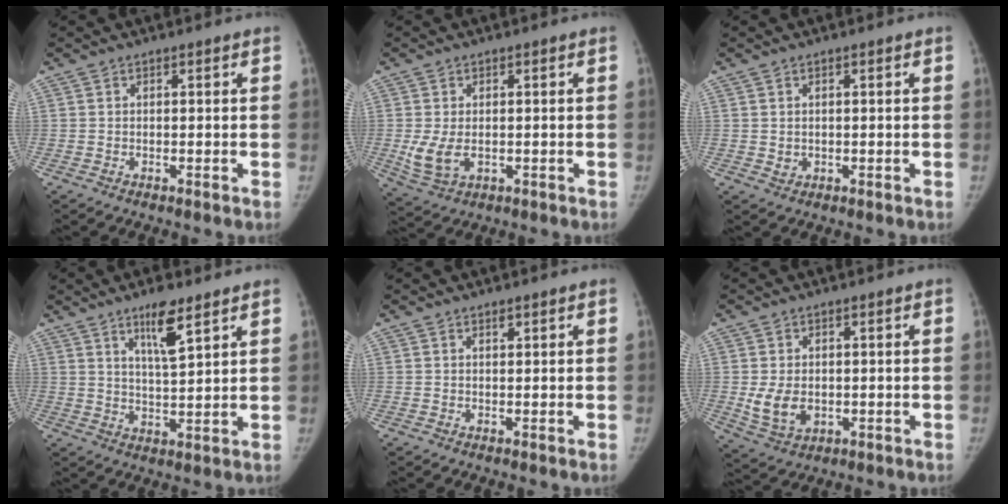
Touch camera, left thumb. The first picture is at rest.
{"total": 6.2, "force": [-0.6, 4.0, 4.7], "torque": [-0.095, -0.012, -0.001]}
{"total": 1.4, "force": [0.2, 1.2, 0.6], "torque": [-0.009, -0.003, 0.009]}
{"total": 7.5, "force": [4.7, 1.6, 5.6], "torque": [-0.092, -0.032, 0.085]}
{"total": 0.8, "force": [0.6, 0.3, 0.4], "torque": [-0.004, -0.004, 0.010]}
{"total": 6.6, "force": [-0.4, 4.8, 4.5], "torque": [-0.072, -0.010, 0.006]}